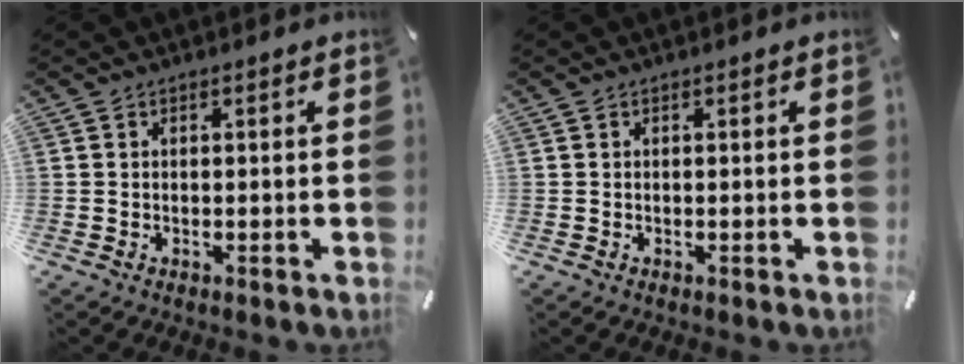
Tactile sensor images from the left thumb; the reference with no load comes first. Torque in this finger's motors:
{"motor_torque": [0.00, 0.00, 0.00, 0.00, 0.00]}